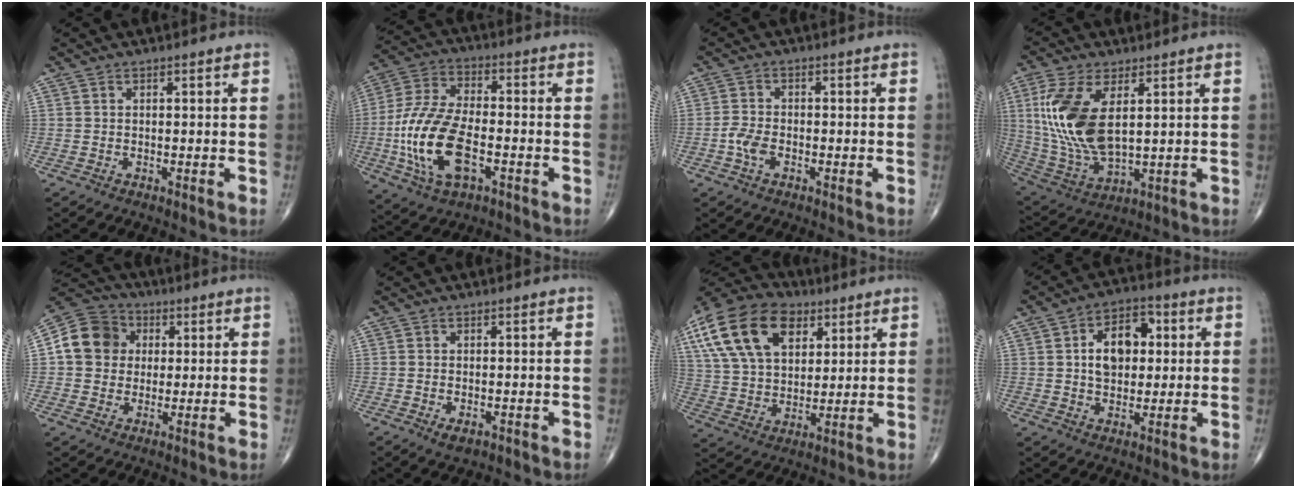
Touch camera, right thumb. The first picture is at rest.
{"total": 16.9, "force": [-4.4, 8.4, 14.0], "torque": [-0.289, 0.018, -0.079]}
{"total": 3.4, "force": [-1.4, 1.9, 2.5], "torque": [-0.047, 0.009, -0.031]}
{"total": 16.5, "force": [3.5, 8.1, 13.9], "torque": [-0.294, -0.016, 0.081]}
{"total": 11.2, "force": [1.7, 10.0, 4.9], "torque": [-0.068, 0.014, 0.018]}
{"total": 2.1, "force": [-0.9, 1.1, 1.6], "torque": [-0.019, -0.001, -0.012]}
{"total": 21.7, "force": [9.0, 13.5, 14.3], "torque": [-0.266, 0.000, 0.159]}
{"total": 10.9, "force": [1.8, 7.4, 7.8], "torque": [-0.092, 0.012, 0.025]}